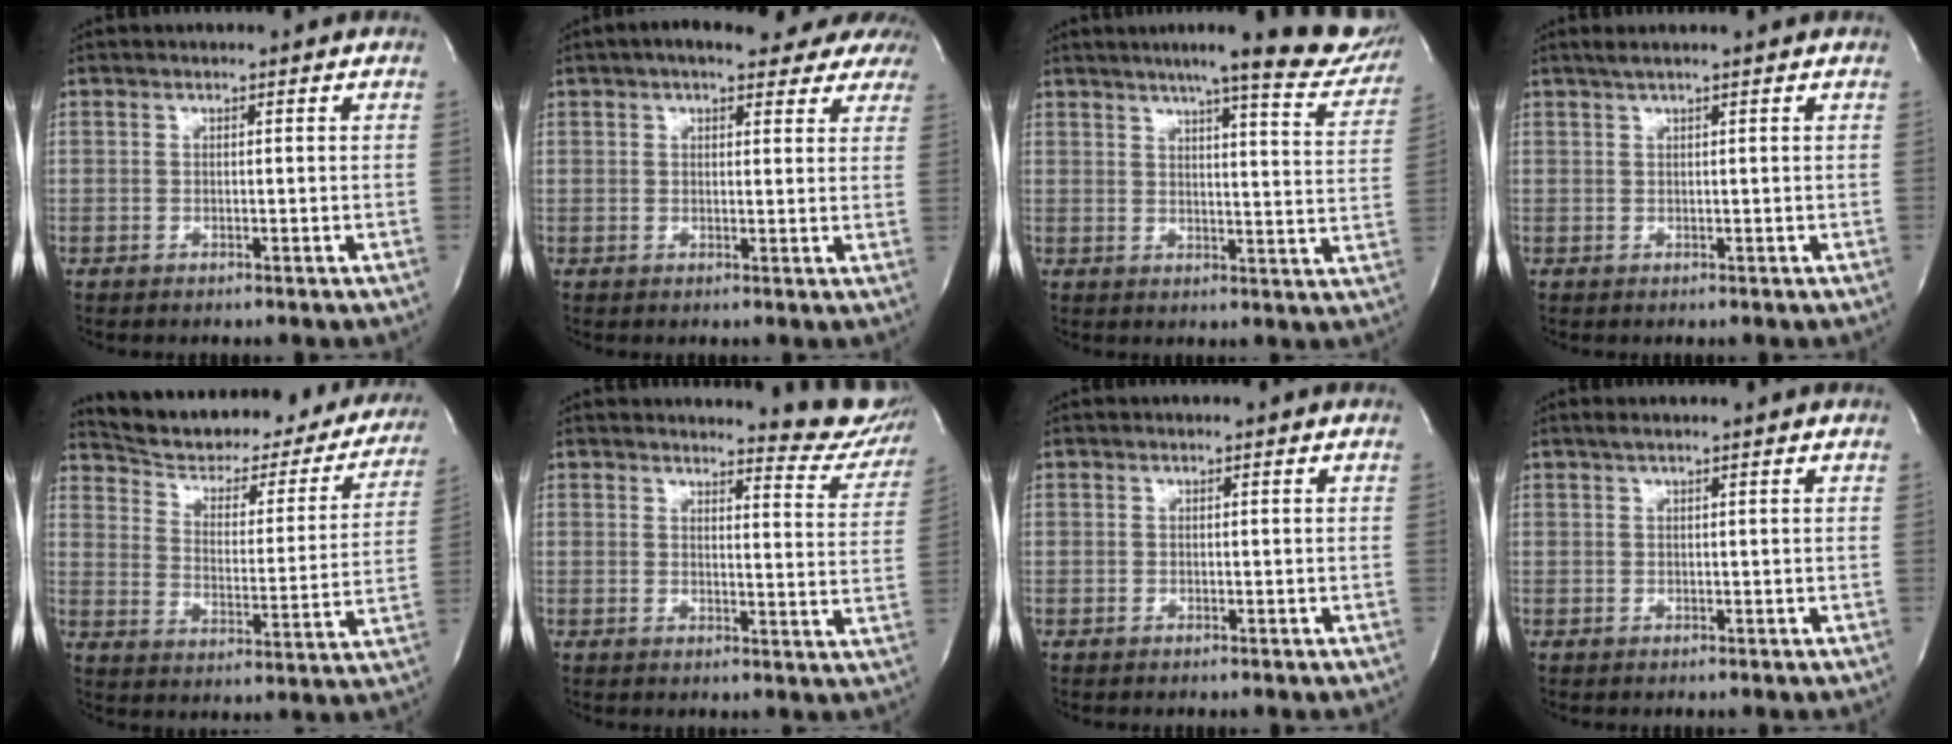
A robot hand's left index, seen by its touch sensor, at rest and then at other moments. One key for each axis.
{"total": 14.3, "fx": 12.1, "fy": 4.3, "fz": 6.2, "tx": -0.069, "ty": 0.030, "tz": 0.136}
{"total": 16.8, "fx": 14.1, "fy": 1.5, "fz": 8.9, "tx": -0.109, "ty": -0.027, "tz": 0.162}
{"total": 3.3, "fx": 2.6, "fy": -0.4, "fz": 1.9, "tx": -0.028, "ty": 0.023, "tz": 0.046}
{"total": 26.7, "fx": 23.8, "fy": 7.6, "fz": 9.6, "tx": -0.143, "ty": -0.032, "tz": 0.303}
{"total": 10.4, "fx": 10.1, "fy": 2.0, "fz": 1.8, "tx": 0.000, "ty": -0.052, "tz": 0.092}
{"total": 0.0}
{"total": 2.3, "fx": 1.9, "fy": -0.2, "fz": 1.3, "tx": -0.023, "ty": 0.022, "tz": 0.035}